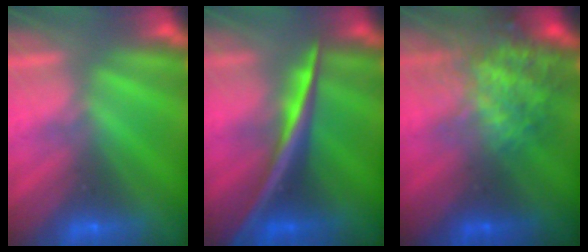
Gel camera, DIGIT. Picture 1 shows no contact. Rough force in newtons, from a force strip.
{"total": 2.6}
{"total": 7.3}